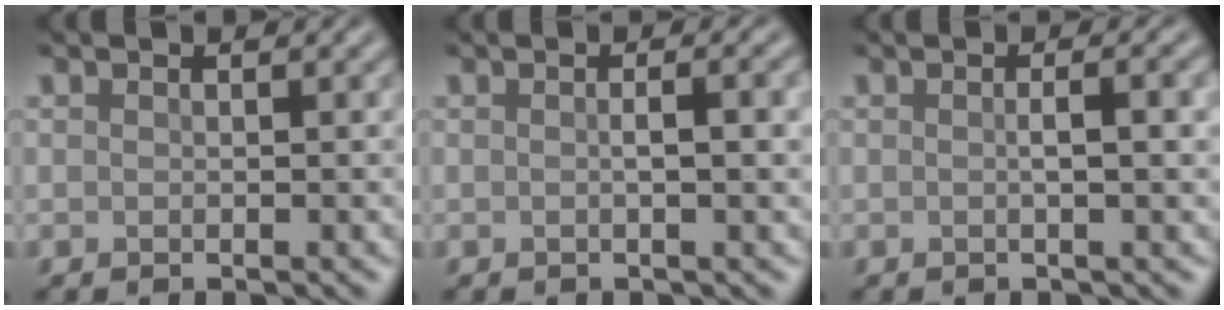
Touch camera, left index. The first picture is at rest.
{"total": 2.6, "force": [0.1, 0.7, 2.5], "torque": [-0.034, 0.004, -0.002]}
{"total": 2.6, "force": [0.1, 0.7, 2.5], "torque": [-0.035, 0.004, -0.002]}